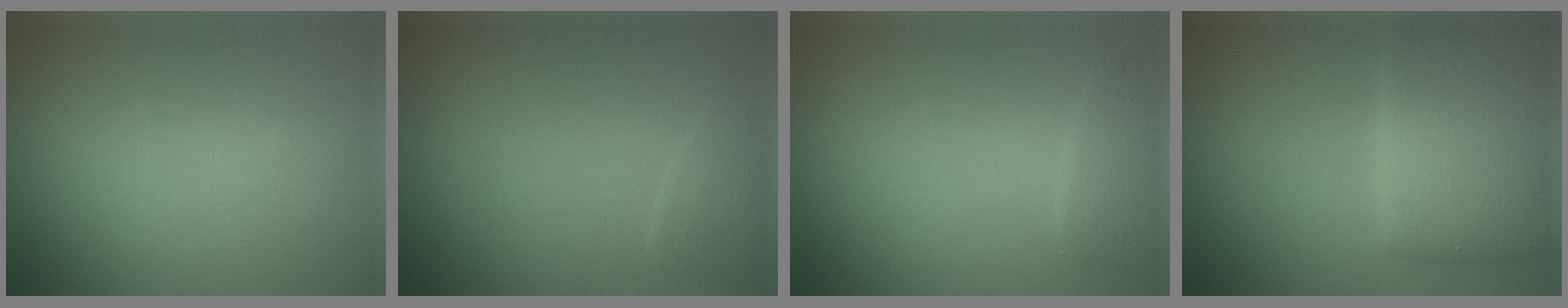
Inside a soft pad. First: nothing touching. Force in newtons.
{"total": 1.4, "press": 1.3, "slide": 0.1}
{"total": 1.5, "press": 1.4, "slide": 0.1}
{"total": 8.1, "press": 8.1, "slide": 0.2}